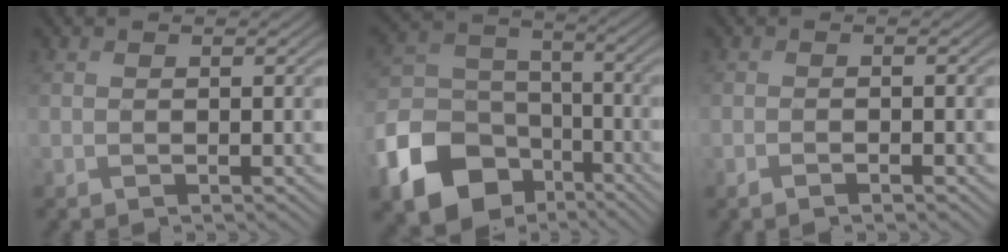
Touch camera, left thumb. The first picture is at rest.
{"total": 15.1, "force": [-8.5, 10.9, 6.1], "torque": [-0.178, -0.039, -0.157]}
{"total": 1.4, "force": [-1.0, -0.1, 1.0], "torque": [-0.011, -0.003, -0.025]}